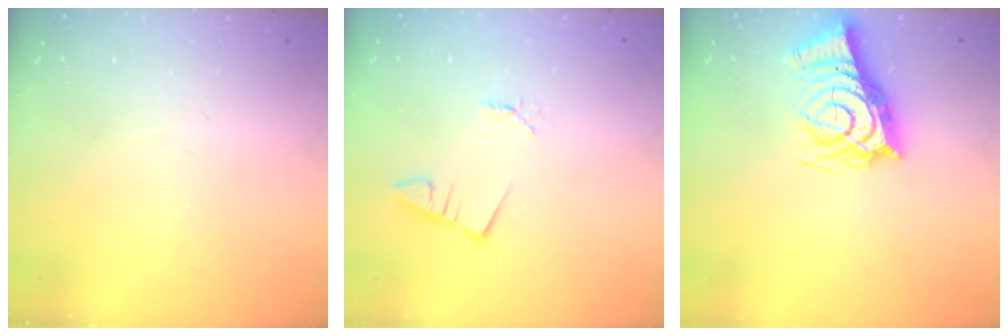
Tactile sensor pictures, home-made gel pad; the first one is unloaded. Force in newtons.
{"total": 1.2, "press": 1.2, "slide": 0.1}
{"total": 11.5, "press": 10.8, "slide": 3.8}